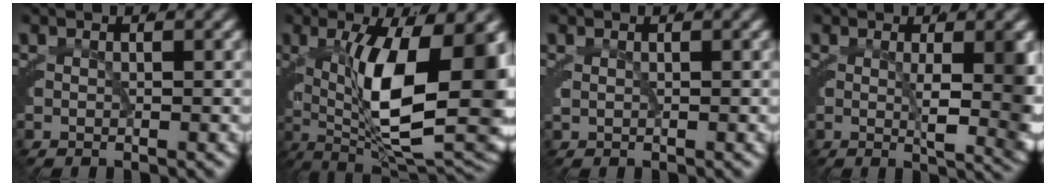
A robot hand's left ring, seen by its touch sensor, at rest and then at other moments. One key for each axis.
{"total": 15.7, "fx": -0.1, "fy": 7.1, "fz": 14.0, "tx": -0.217, "ty": -0.042, "tz": 0.026}
{"total": 0.8, "fx": 0.6, "fy": -0.6, "fz": 0.1, "tx": -0.004, "ty": 0.000, "tz": 0.013}
{"total": 5.5, "fx": 0.3, "fy": 1.2, "fz": 5.3, "tx": -0.056, "ty": -0.009, "tz": 0.004}